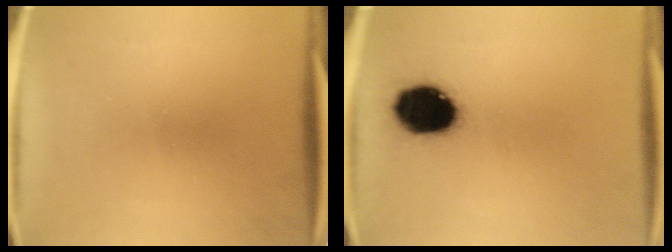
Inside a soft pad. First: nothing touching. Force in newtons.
{"total": 14.5}